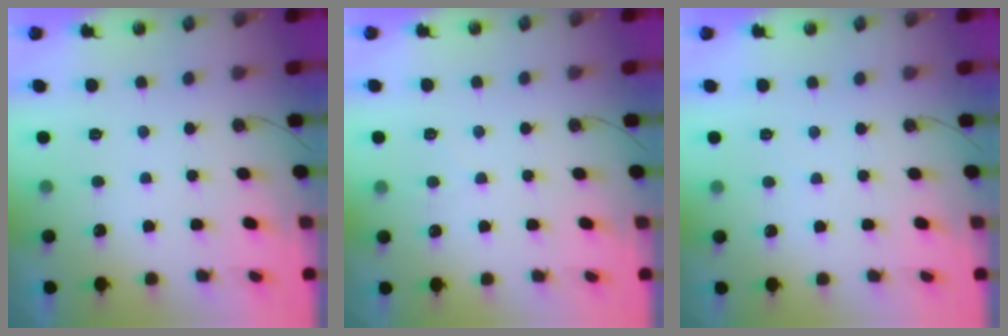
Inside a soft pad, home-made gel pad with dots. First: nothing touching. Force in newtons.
{"total": 4.8, "press": 4.7, "slide": 0.6}
{"total": 2.0, "press": 2.0, "slide": 0.4}